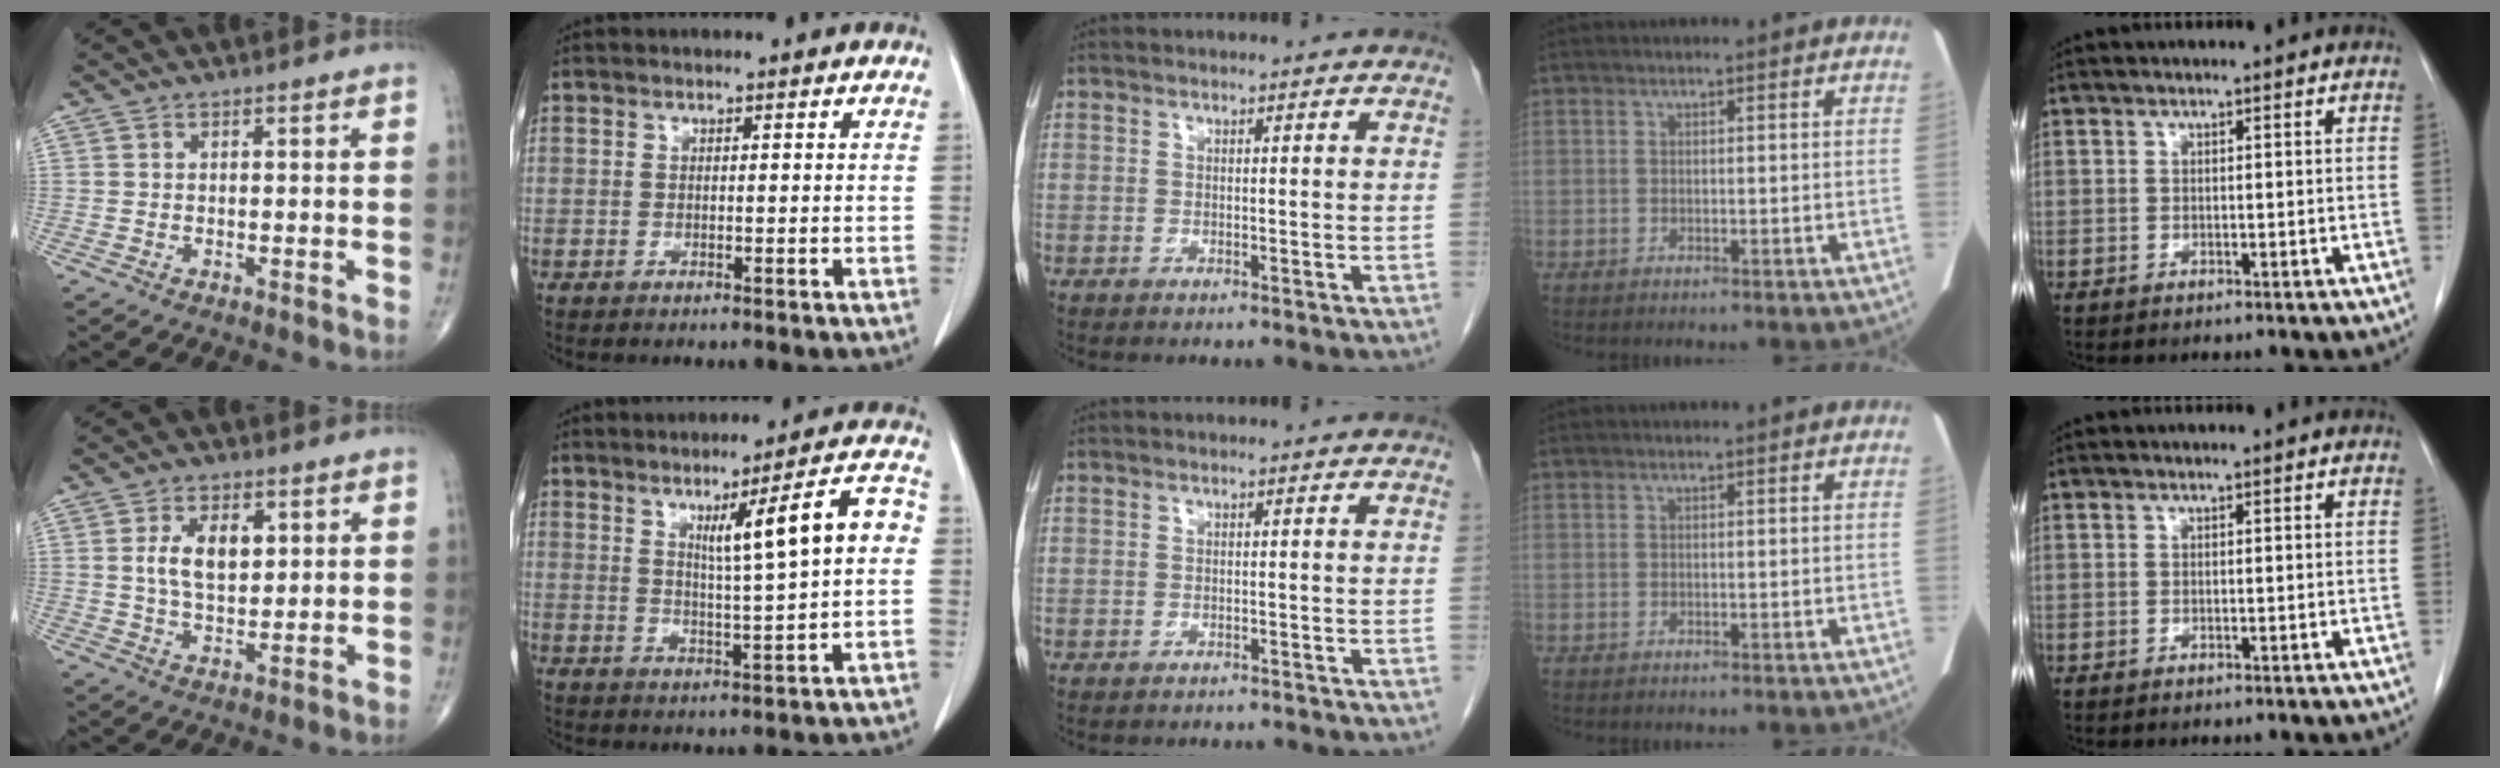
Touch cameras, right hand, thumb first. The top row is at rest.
{"thumb": {"total": 7.9, "force": [2.0, 4.4, 6.3], "torque": [-0.097, -0.009, 0.038]}, "index": {"total": 10.8, "force": [2.5, 0.3, 10.5], "torque": [-0.153, 0.011, 0.039]}, "middle": {"total": 5.7, "force": [-5.3, 1.3, 1.3], "torque": [-0.015, -0.004, -0.060]}}